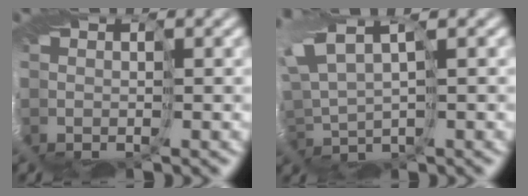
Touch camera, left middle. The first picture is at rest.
{"total": 2.2, "force": [1.5, -1.3, 0.8], "torque": [-0.039, 0.007, 0.027]}